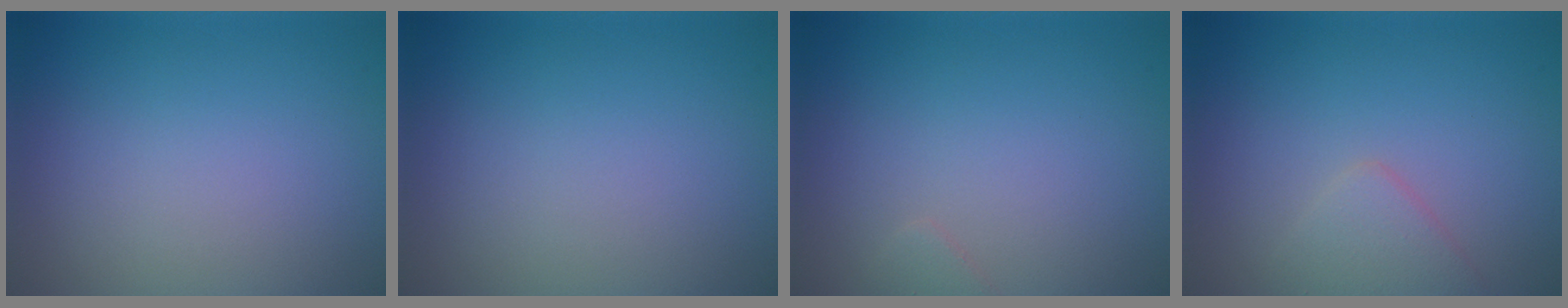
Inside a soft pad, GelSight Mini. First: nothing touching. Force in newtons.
{"total": 0.0}
{"total": 0.8, "press": 0.8, "slide": 0.1}
{"total": 2.1, "press": 2.1, "slide": 0.1}